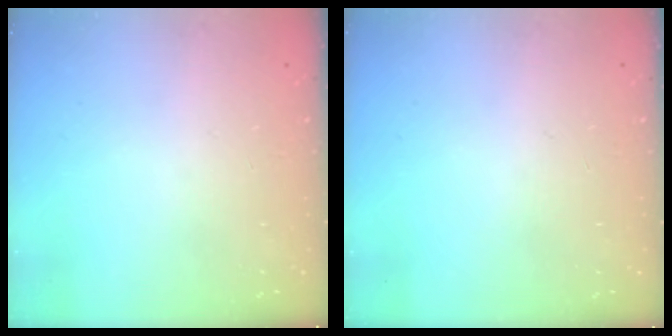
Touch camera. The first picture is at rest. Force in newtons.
{"total": 0.0}